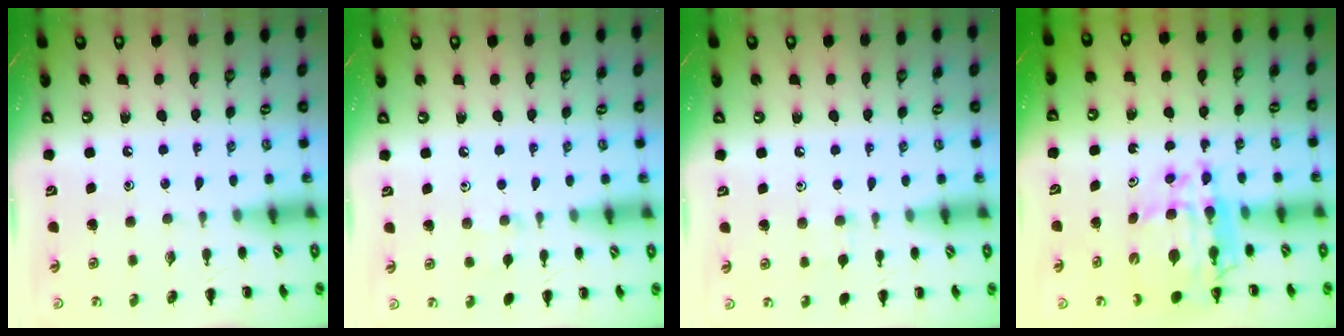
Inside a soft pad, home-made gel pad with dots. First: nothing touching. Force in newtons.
{"total": 4.4, "press": 4.1, "slide": 1.5}
{"total": 5.6, "press": 5.1, "slide": 2.2}
{"total": 12.1, "press": 11.7, "slide": 3.3}